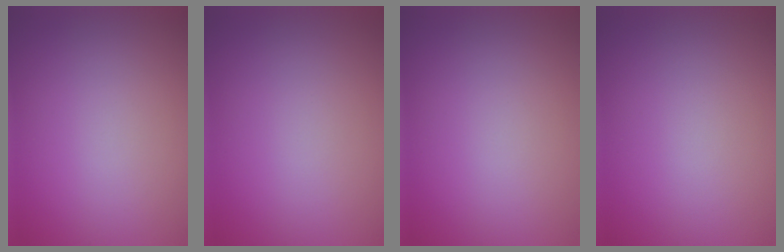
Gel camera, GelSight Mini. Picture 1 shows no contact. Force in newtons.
{"total": 0.0}
{"total": 0.0}
{"total": 0.0}